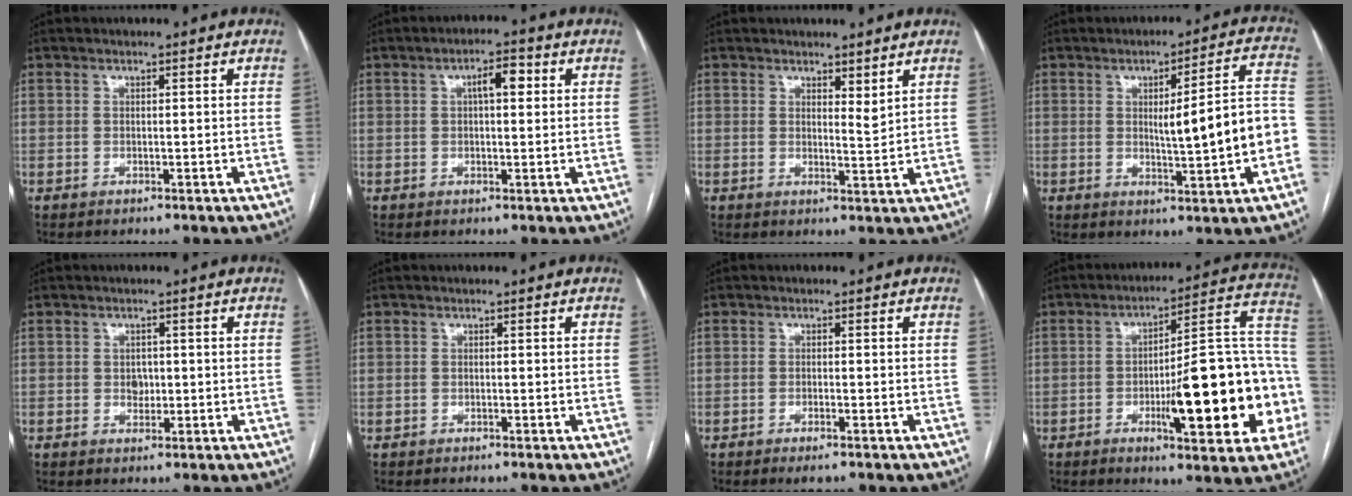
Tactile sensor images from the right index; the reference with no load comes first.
{"total": 3.9, "force": [1.1, 1.2, 3.6], "torque": [-0.061, 0.015, 0.015]}
{"total": 2.3, "force": [1.8, 0.4, 1.4], "torque": [-0.025, -0.012, 0.034]}
{"total": 12.0, "force": [-1.5, 0.7, 11.9], "torque": [-0.153, 0.020, -0.015]}
{"total": 1.9, "force": [0.0, 1.5, 1.2], "torque": [-0.016, 0.002, 0.002]}
{"total": 0.6, "force": [-0.3, 0.5, -0.1], "torque": [-0.003, 0.005, -0.009]}
{"total": 1.8, "force": [-1.2, 0.2, 1.4], "torque": [-0.024, -0.003, -0.018]}
{"total": 21.9, "force": [-5.2, 4.4, 20.8], "torque": [-0.226, 0.031, -0.063]}